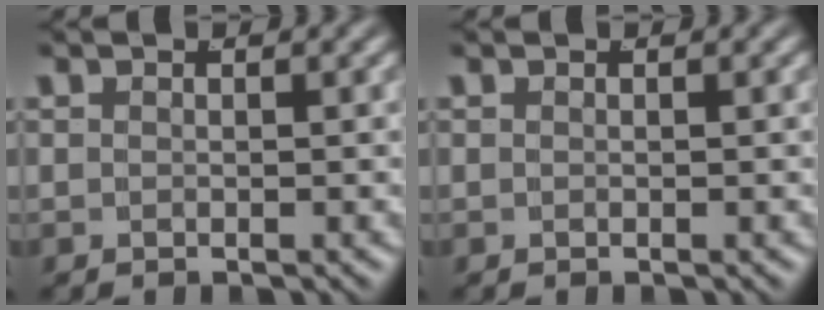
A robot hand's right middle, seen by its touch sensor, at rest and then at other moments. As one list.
[{"total": 0.0}]